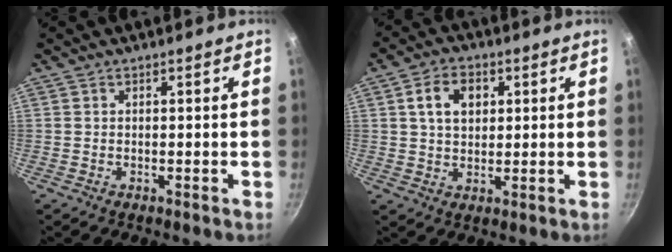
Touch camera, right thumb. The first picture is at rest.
{"total": 7.3, "force": [2.1, 5.1, 4.8], "torque": [-0.062, 0.004, 0.033]}